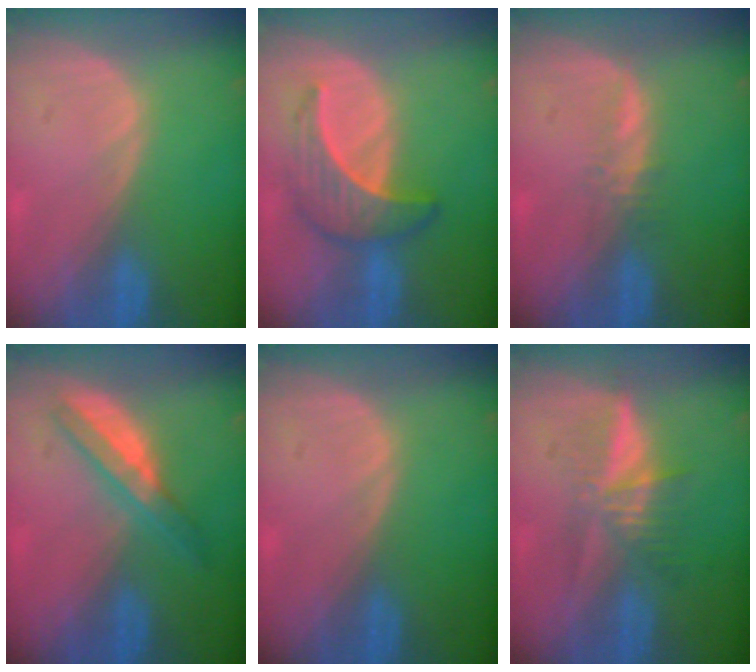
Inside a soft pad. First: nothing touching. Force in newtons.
{"total": 6.4, "press": 6.3, "slide": 1.1}
{"total": 1.6, "press": 1.5, "slide": 0.5}
{"total": 4.9, "press": 4.8, "slide": 0.7}
{"total": 0.0}
{"total": 5.2, "press": 5.1, "slide": 1.0}